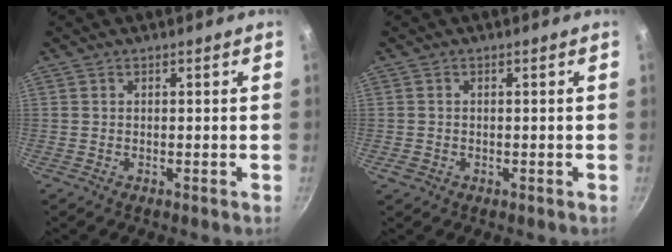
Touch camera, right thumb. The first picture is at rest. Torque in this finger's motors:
{"motor_torque": [1.02, 0.69, 0.32, -0.90, 0.01]}